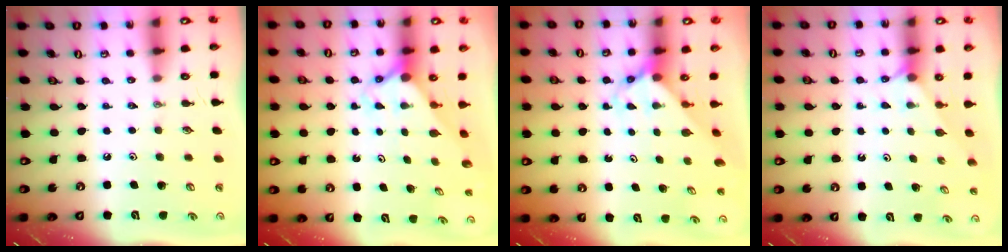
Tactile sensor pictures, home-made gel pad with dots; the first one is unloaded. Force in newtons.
{"total": 2.2, "press": 2.2, "slide": 0.1}
{"total": 3.6, "press": 3.5, "slide": 0.4}
{"total": 1.5, "press": 1.4, "slide": 0.2}